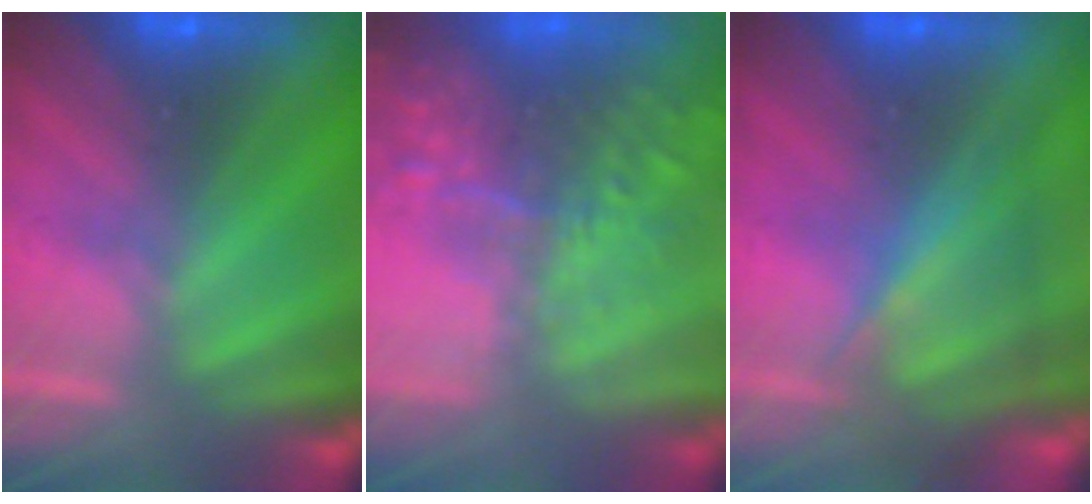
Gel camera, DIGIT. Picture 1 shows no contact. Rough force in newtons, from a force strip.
{"total": 5.7}
{"total": 4.0}